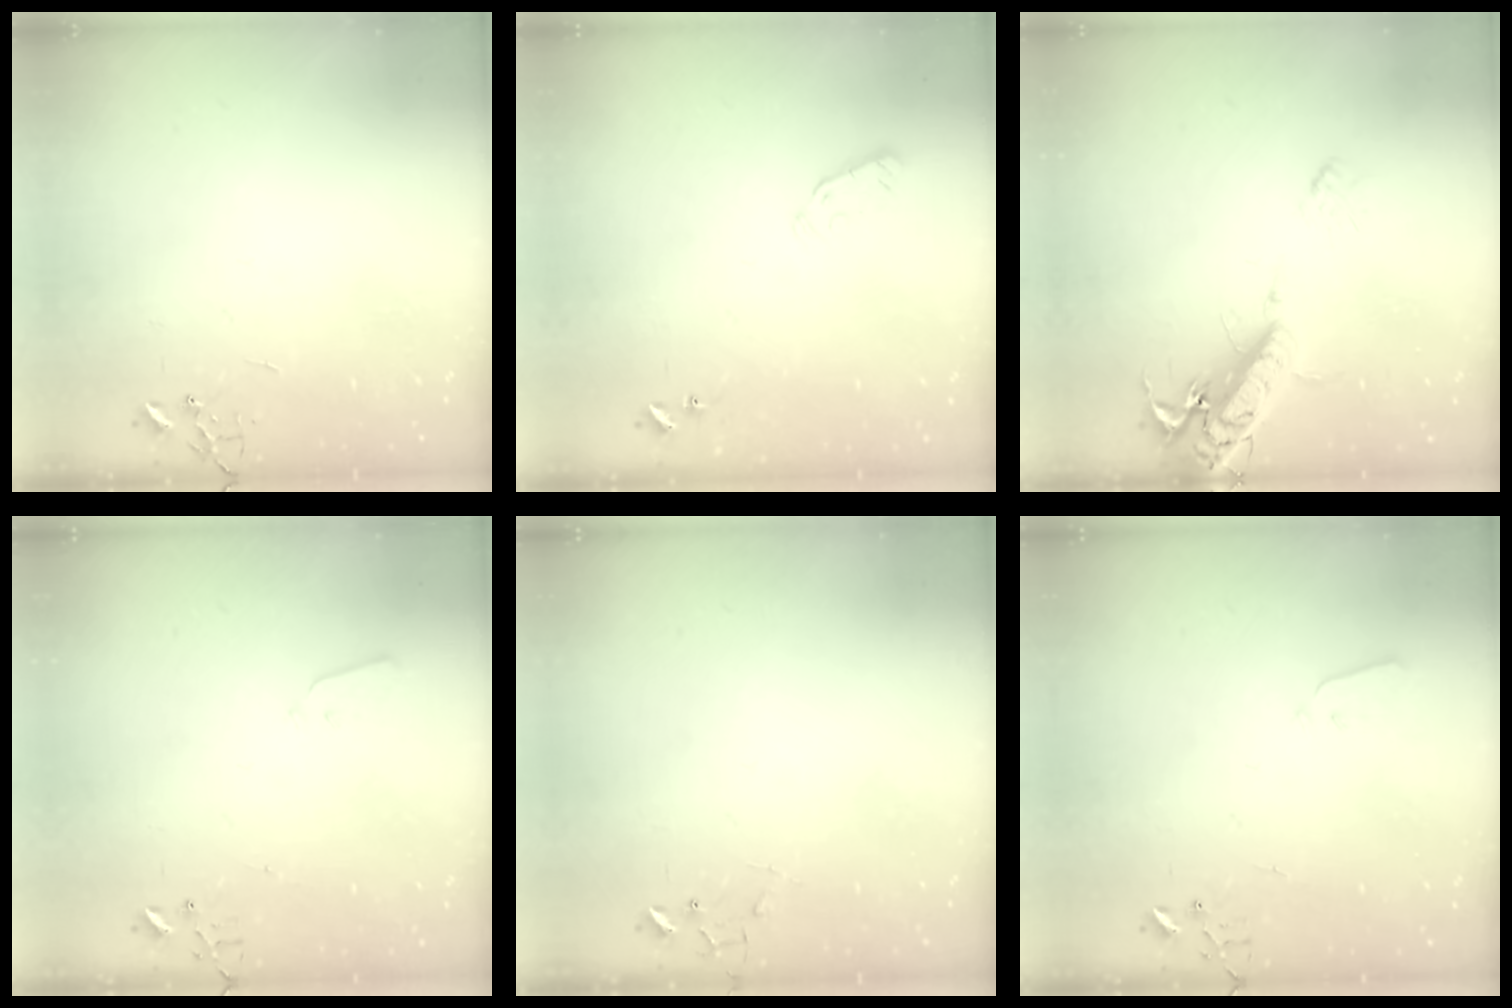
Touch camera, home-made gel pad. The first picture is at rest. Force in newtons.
{"total": 4.1, "press": 4.0, "slide": 0.7}
{"total": 16.4, "press": 15.9, "slide": 3.8}
{"total": 2.9, "press": 2.8, "slide": 0.8}
{"total": 5.7, "press": 5.7, "slide": 0.2}
{"total": 3.2, "press": 3.2, "slide": 0.1}